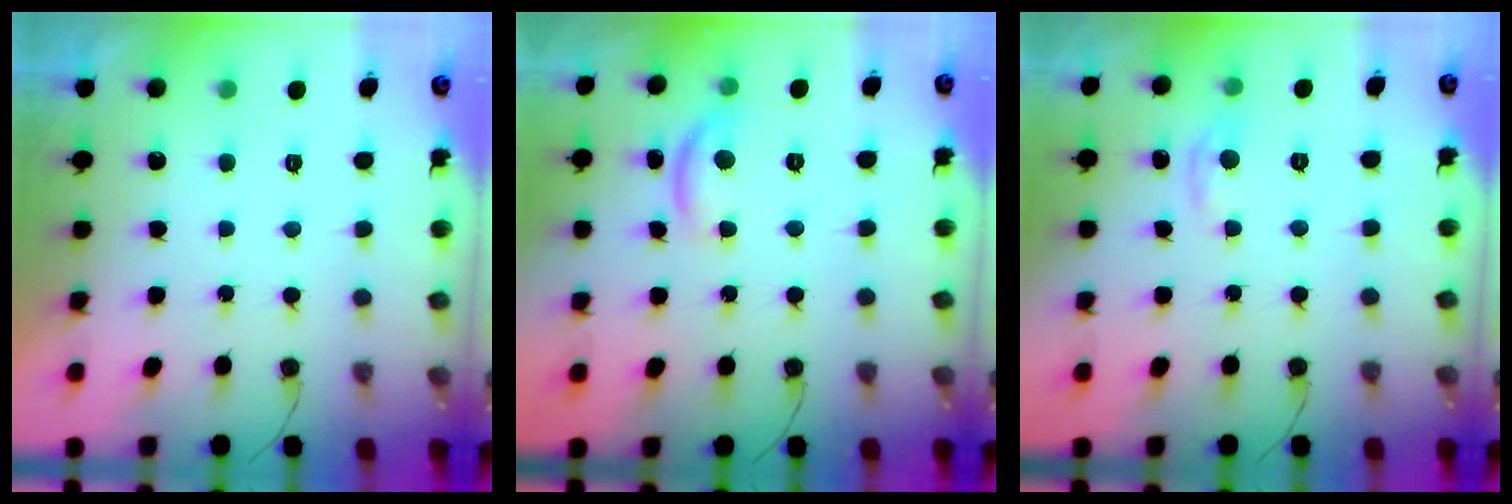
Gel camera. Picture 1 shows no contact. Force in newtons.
{"total": 8.5, "press": 8.4, "slide": 0.6}
{"total": 4.3, "press": 4.3, "slide": 0.6}